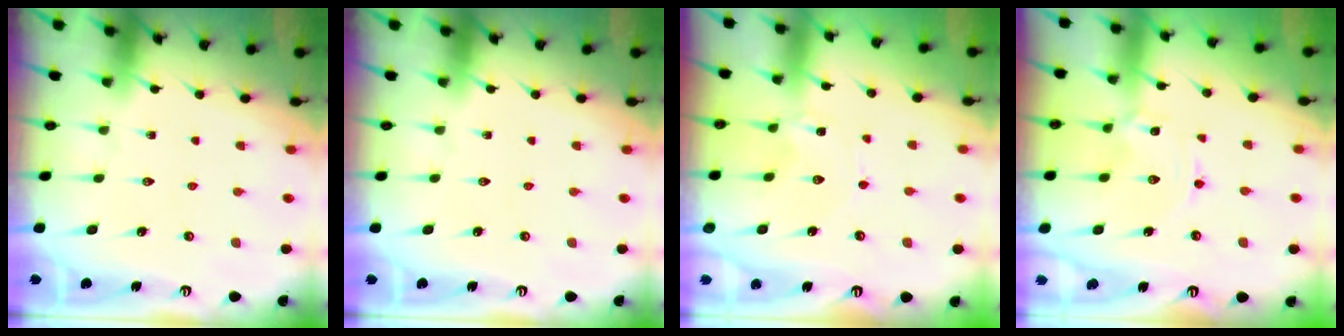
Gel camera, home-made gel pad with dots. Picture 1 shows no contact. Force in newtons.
{"total": 0.0}
{"total": 1.1, "press": 1.1, "slide": 0.2}
{"total": 1.2, "press": 1.2, "slide": 0.2}